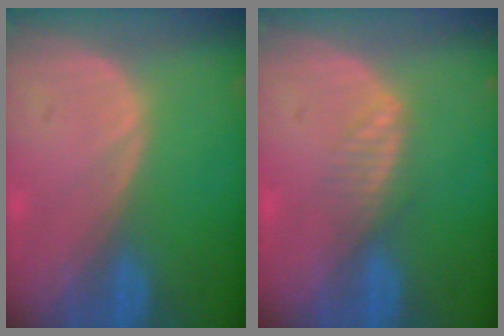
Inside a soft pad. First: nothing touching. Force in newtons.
{"total": 2.3, "press": 2.3, "slide": 0.1}